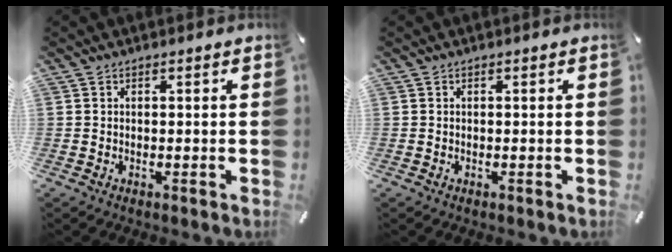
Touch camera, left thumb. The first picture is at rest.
{"total": 0.0}